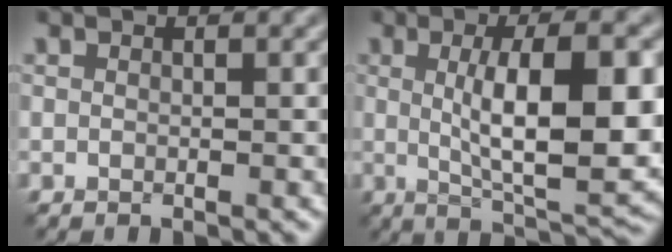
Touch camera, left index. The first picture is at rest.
{"total": 10.2, "force": [0.7, 2.9, 9.7], "torque": [-0.142, 0.002, 0.015]}